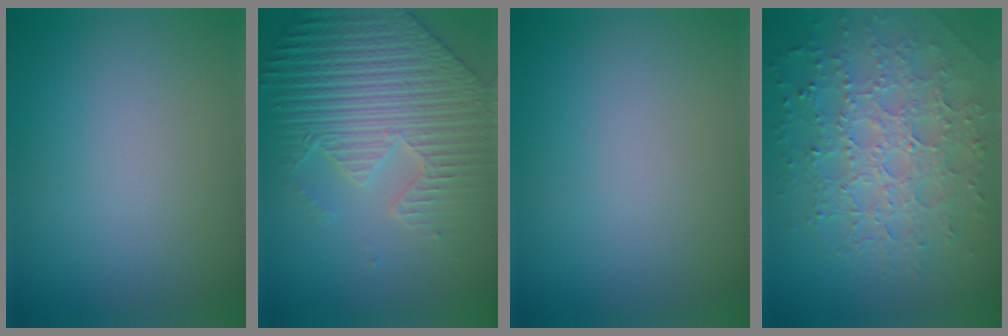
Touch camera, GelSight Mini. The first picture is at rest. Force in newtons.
{"total": 7.5, "press": 6.1, "slide": 4.4}
{"total": 0.0}
{"total": 7.7, "press": 5.4, "slide": 5.4}